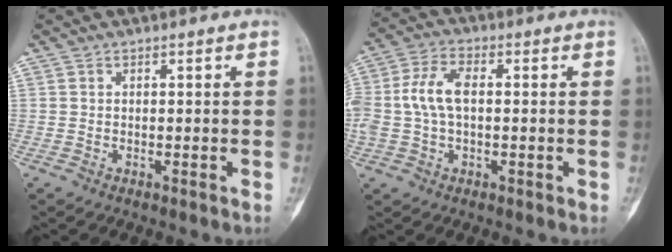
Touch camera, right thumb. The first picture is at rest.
{"total": 8.2, "force": [0.2, 4.6, 6.8], "torque": [-0.154, 0.022, 0.000]}